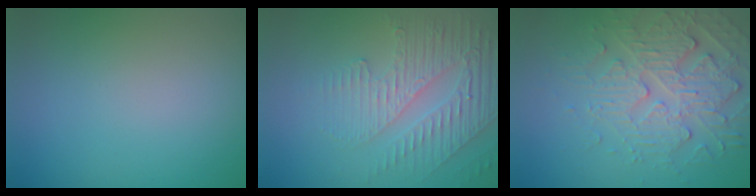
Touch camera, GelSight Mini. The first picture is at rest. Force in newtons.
{"total": 5.0, "press": 3.1, "slide": 3.9}
{"total": 4.4, "press": 3.9, "slide": 2.1}